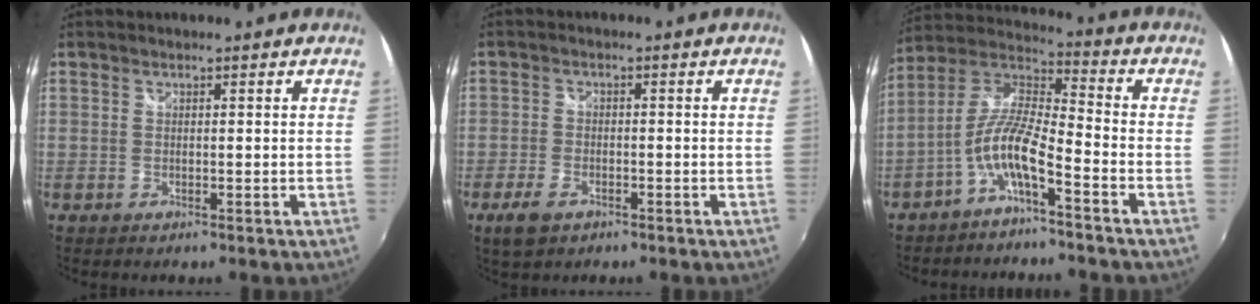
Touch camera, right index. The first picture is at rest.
{"total": 5.2, "force": [-3.2, 2.8, 3.0], "torque": [-0.081, -0.008, -0.059]}
{"total": 9.4, "force": [-4.9, 1.8, 7.8], "torque": [-0.175, 0.009, -0.094]}